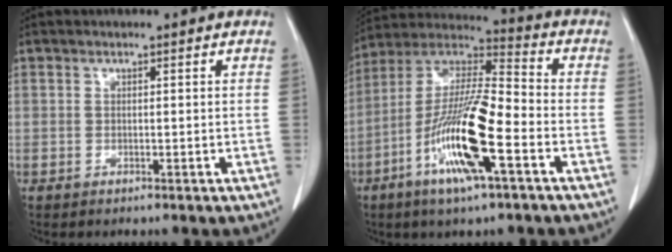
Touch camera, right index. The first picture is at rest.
{"total": 16.7, "force": [-6.4, 2.1, 15.4], "torque": [-0.304, -0.010, -0.121]}